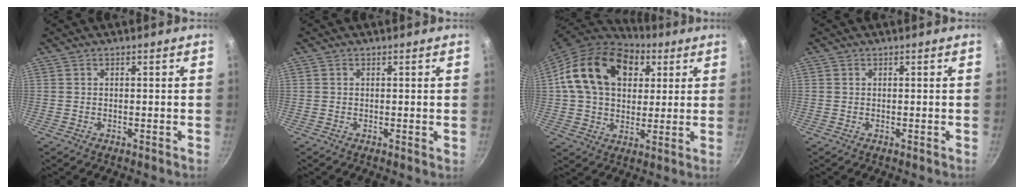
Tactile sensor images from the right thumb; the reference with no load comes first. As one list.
[{"total": 0.6, "force": [0.2, 0.3, 0.5], "torque": [-0.007, 0.000, 0.002]}, {"total": 20.0, "force": [6.5, 14.1, 12.6], "torque": [-0.195, 0.004, 0.103]}, {"total": 0.0}]